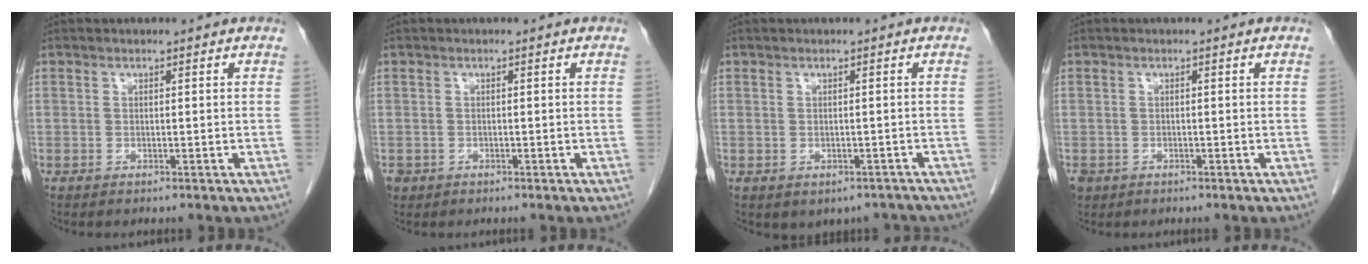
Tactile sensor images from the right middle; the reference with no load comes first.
{"total": 1.6, "force": [-0.8, 1.3, 0.3], "torque": [-0.011, 0.002, -0.012]}
{"total": 4.3, "force": [-3.2, 2.7, 1.0], "torque": [-0.001, 0.014, -0.036]}
{"total": 2.4, "force": [-1.4, 1.9, 0.6], "torque": [-0.015, 0.000, -0.022]}